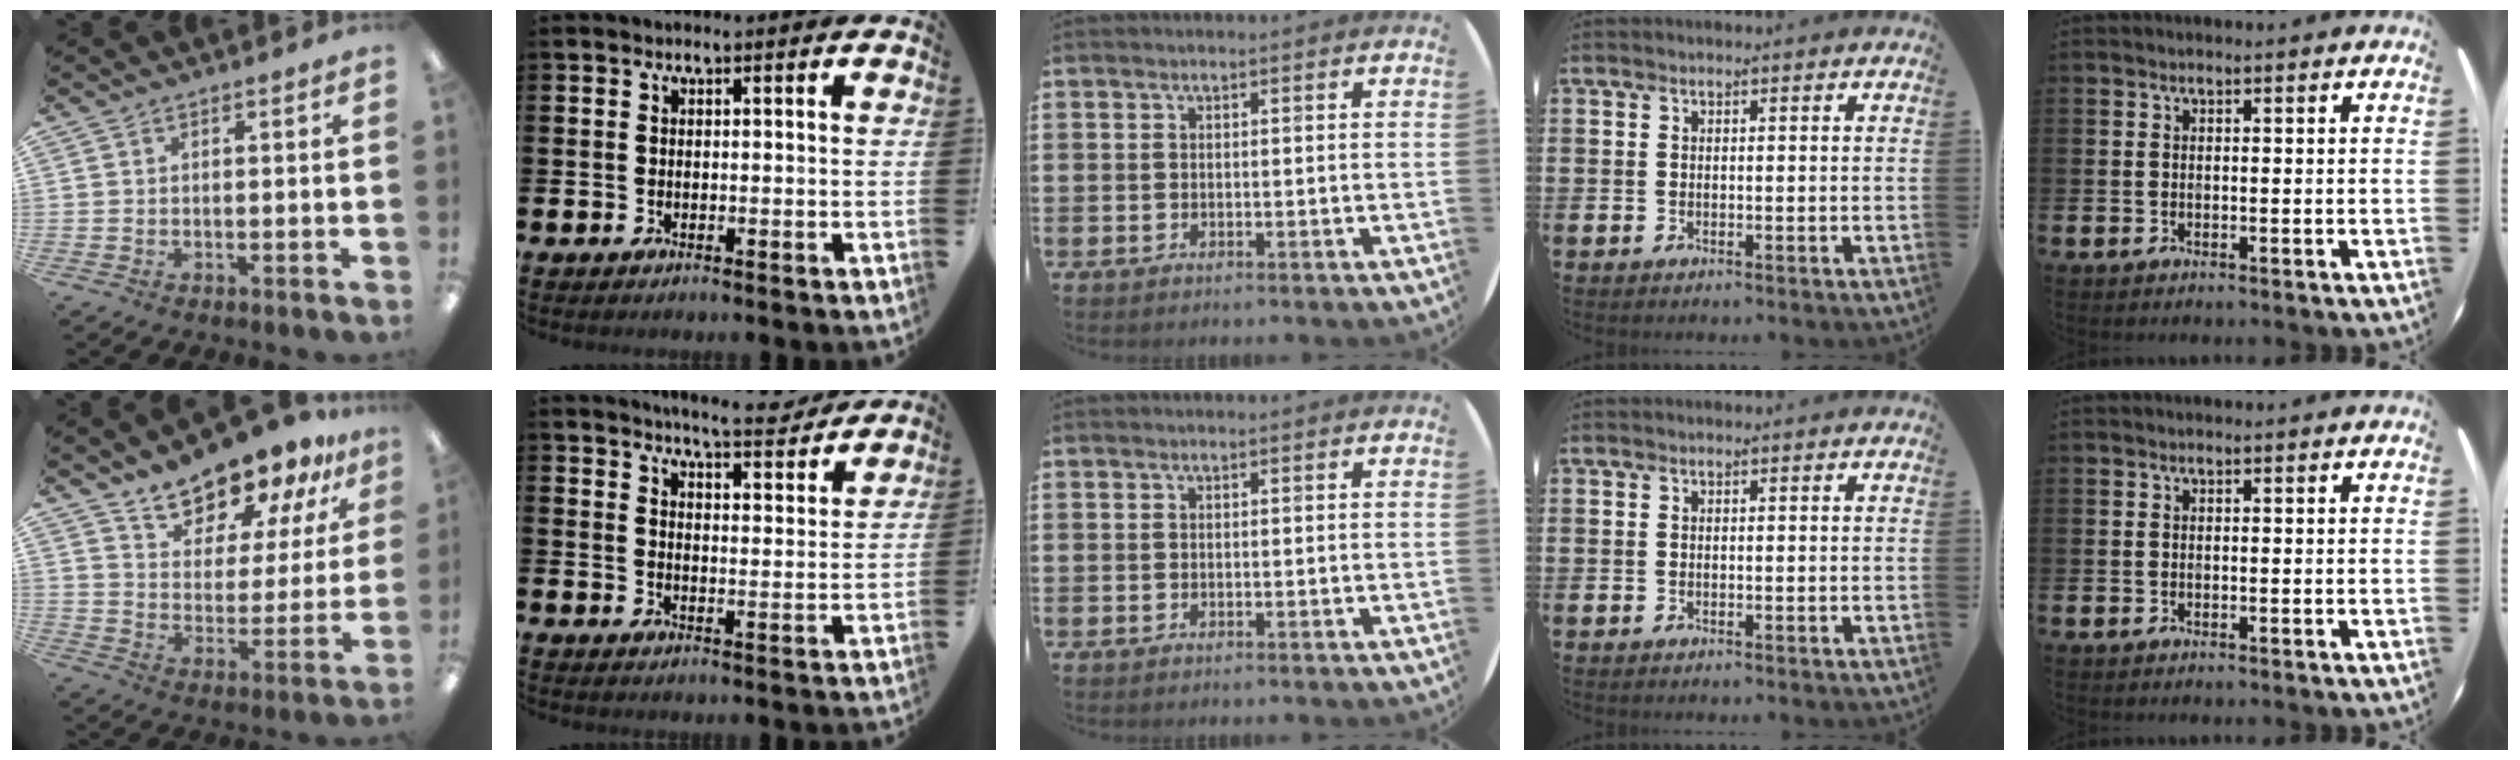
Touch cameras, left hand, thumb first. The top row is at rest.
{"thumb": {"total": 13.7, "force": [12.5, 4.6, 3.1], "torque": [-0.049, -0.100, 0.231]}, "index": {"total": 6.2, "force": [6.1, 0.5, 1.4], "torque": [-0.026, -0.039, 0.104]}}